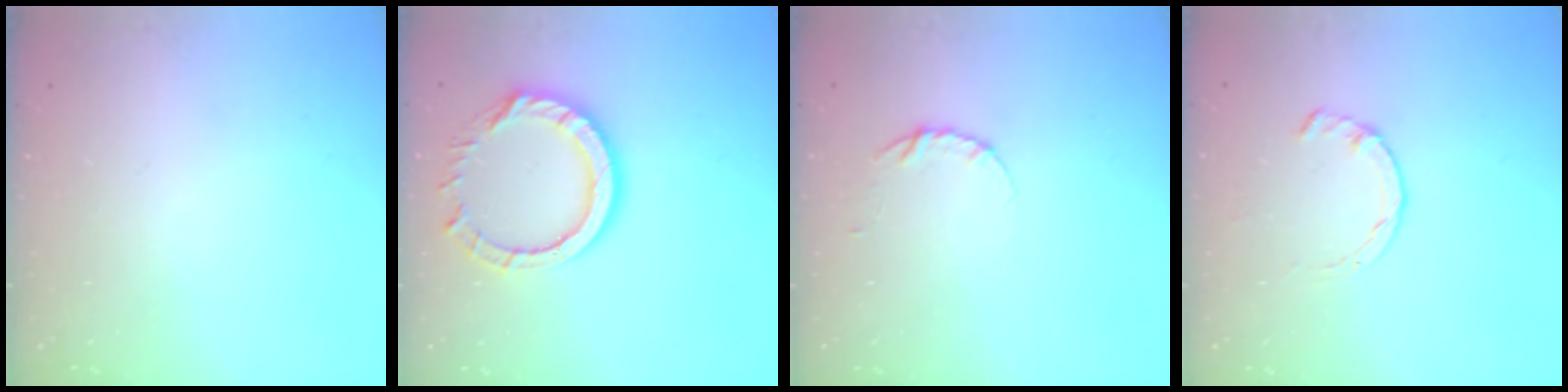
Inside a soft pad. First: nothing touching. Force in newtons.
{"total": 12.6, "press": 12.6, "slide": 1.2}
{"total": 3.4, "press": 3.4, "slide": 0.4}
{"total": 2.8, "press": 2.8, "slide": 0.4}